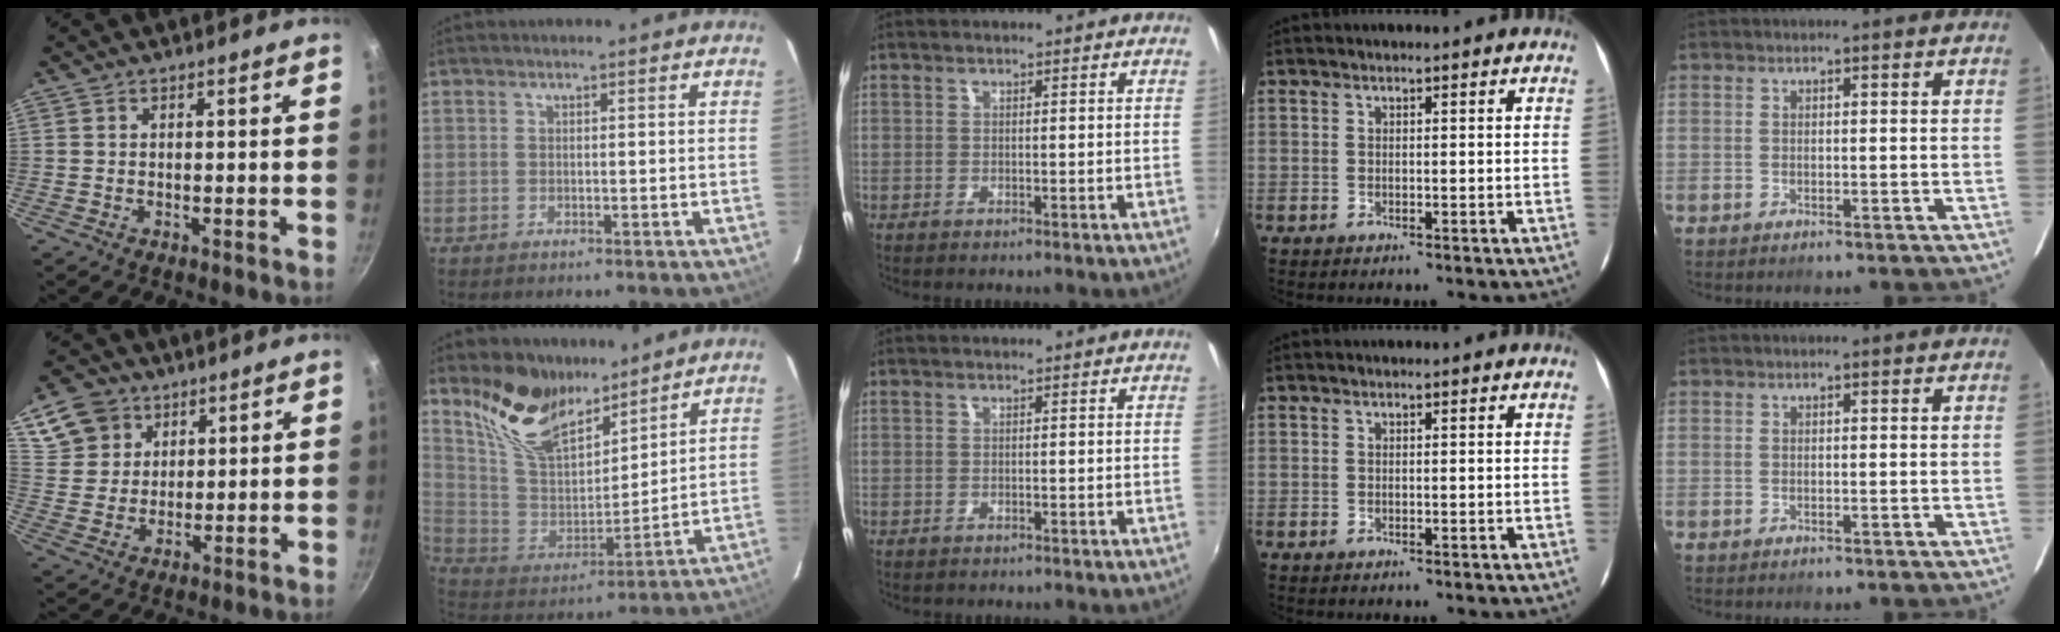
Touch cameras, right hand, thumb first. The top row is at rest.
{"thumb": {"total": 9.5, "force": [5.1, 7.5, 2.7], "torque": [-0.028, -0.004, 0.100]}, "index": {"total": 16.5, "force": [12.4, 7.0, 8.3], "torque": [-0.177, 0.001, 0.249]}}